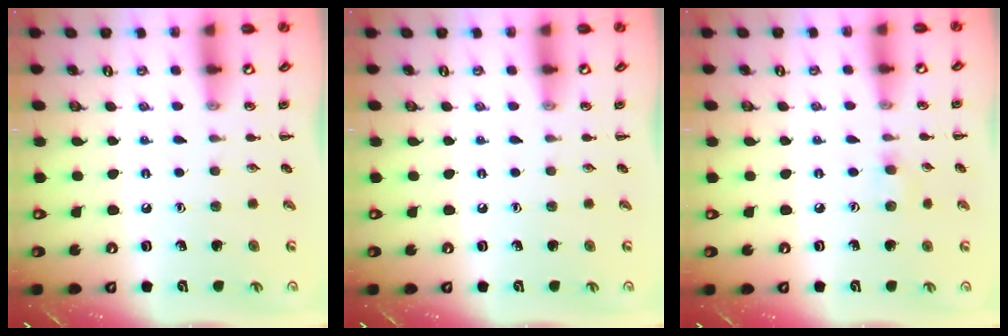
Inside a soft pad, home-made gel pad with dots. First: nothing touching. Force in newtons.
{"total": 0.0}
{"total": 4.5, "press": 4.1, "slide": 1.7}